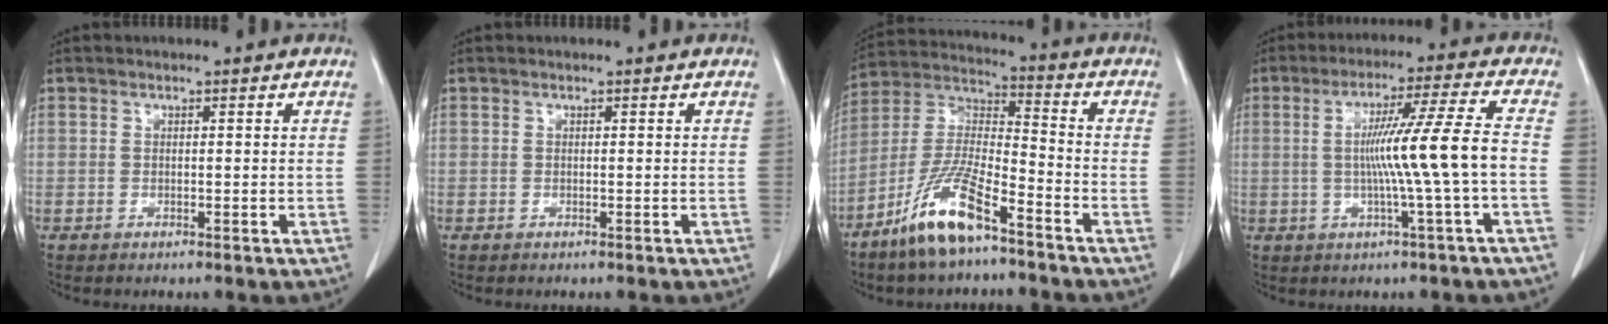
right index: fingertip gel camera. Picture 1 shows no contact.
{"total": 0.0}
{"total": 12.6, "force": [-8.3, 2.2, 9.2], "torque": [-0.198, -0.015, -0.162]}
{"total": 12.5, "force": [-1.5, -2.1, 12.2], "torque": [-0.203, 0.012, -0.019]}